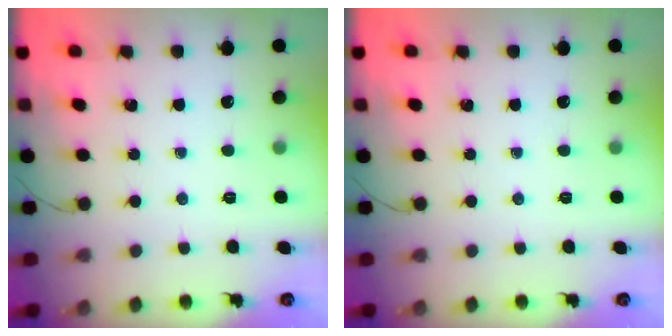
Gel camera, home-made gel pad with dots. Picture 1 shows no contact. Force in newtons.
{"total": 0.0}